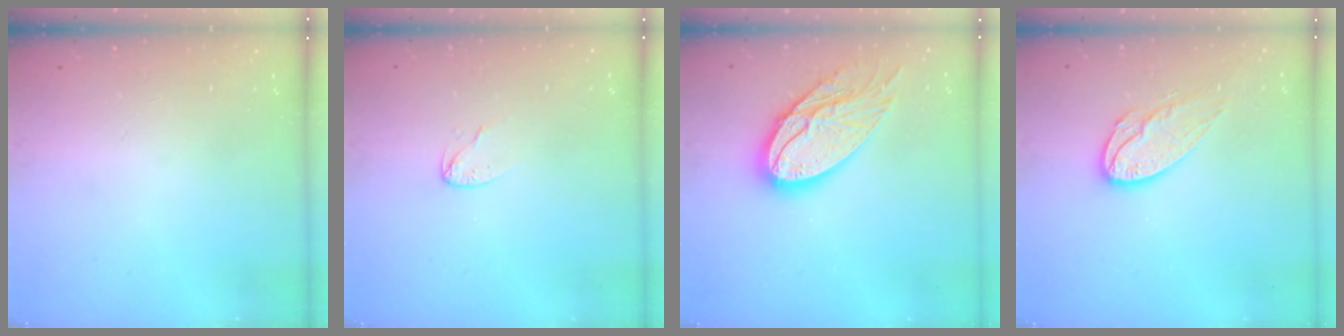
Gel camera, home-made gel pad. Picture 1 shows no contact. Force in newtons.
{"total": 3.3, "press": 3.3, "slide": 0.3}
{"total": 17.6, "press": 17.6, "slide": 1.3}
{"total": 10.9, "press": 10.9, "slide": 0.8}